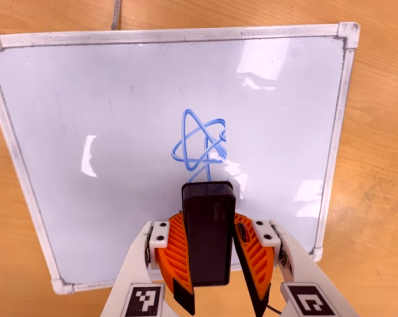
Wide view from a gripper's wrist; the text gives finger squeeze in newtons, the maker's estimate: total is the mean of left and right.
{"total": 7.9, "left": 8.4, "right": 7.5}